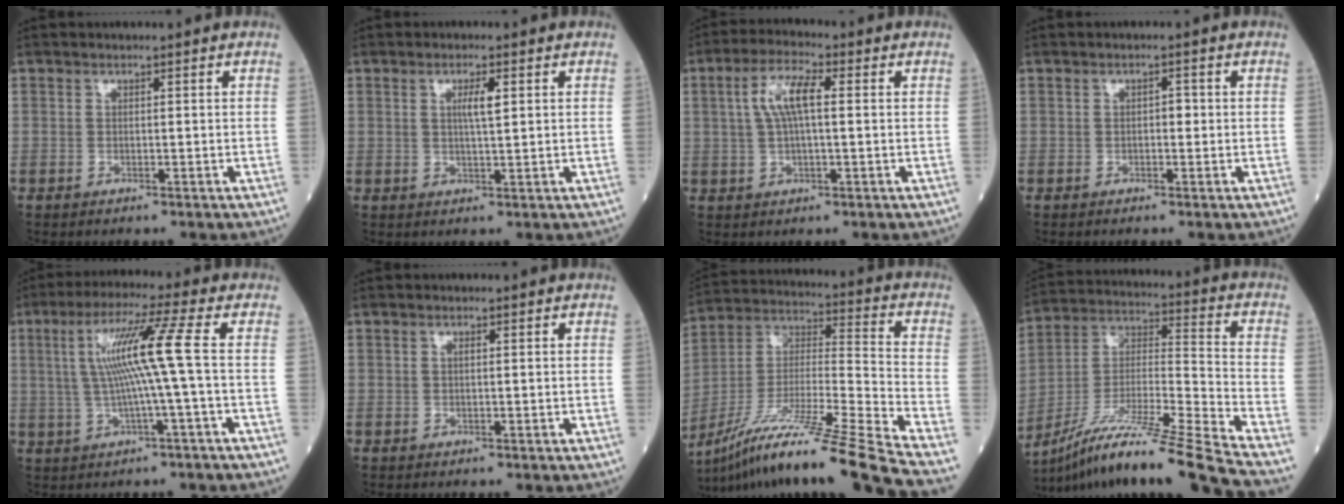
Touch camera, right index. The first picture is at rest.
{"total": 3.4, "force": [0.8, 0.9, 3.2], "torque": [-0.058, 0.004, 0.013]}
{"total": 6.7, "force": [1.3, 1.7, 6.3], "torque": [-0.134, 0.018, 0.024]}
{"total": 1.2, "force": [-0.1, 0.7, 1.0], "torque": [-0.010, 0.004, -0.004]}
{"total": 9.4, "force": [0.6, -1.5, 9.2], "torque": [-0.176, 0.017, 0.015]}
{"total": 0.6, "force": [0.1, 0.2, 0.5], "torque": [-0.012, 0.001, 0.002]}
{"total": 25.9, "force": [-20.7, -2.1, 15.5], "torque": [-0.246, -0.033, -0.364]}
{"total": 23.2, "force": [-19.0, -1.8, 13.3], "torque": [-0.219, -0.023, -0.339]}